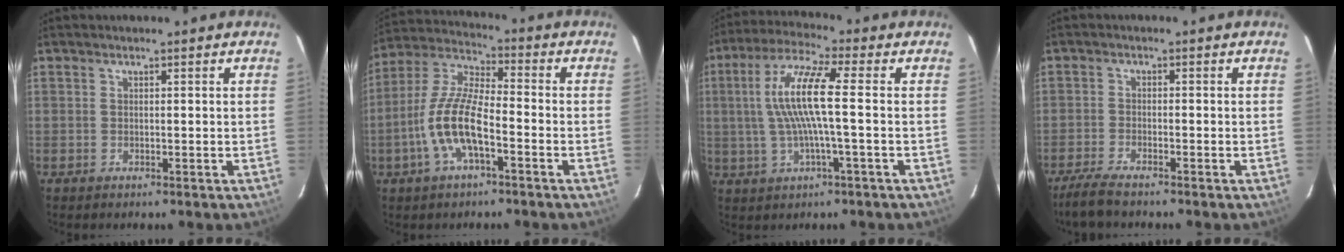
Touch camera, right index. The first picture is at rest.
{"total": 11.7, "force": [-4.4, 3.5, 10.2], "torque": [-0.223, 0.003, -0.087]}
{"total": 10.8, "force": [0.1, 0.7, 10.8], "torque": [-0.213, 0.009, 0.002]}
{"total": 4.9, "force": [-4.2, 0.5, 2.5], "torque": [-0.074, -0.011, -0.083]}